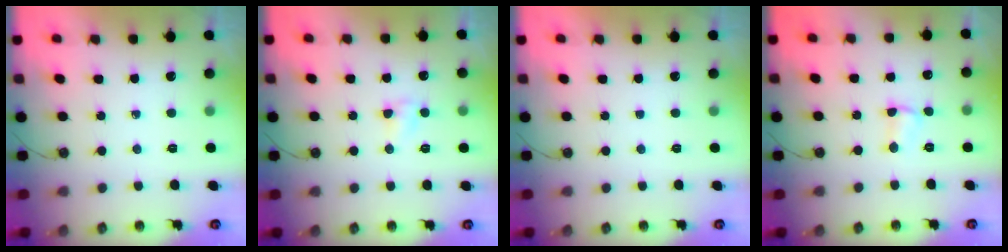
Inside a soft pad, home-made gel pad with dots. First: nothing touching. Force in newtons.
{"total": 3.0, "press": 3.0, "slide": 0.4}
{"total": 0.0}
{"total": 4.1, "press": 4.1, "slide": 0.5}